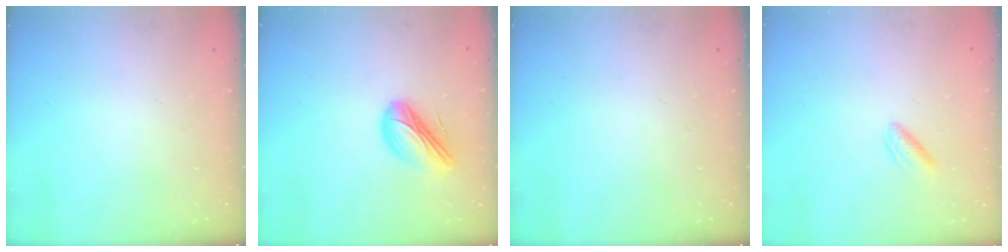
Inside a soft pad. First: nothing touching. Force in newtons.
{"total": 10.8, "press": 10.3, "slide": 3.1}
{"total": 0.0}
{"total": 3.1, "press": 2.9, "slide": 1.0}